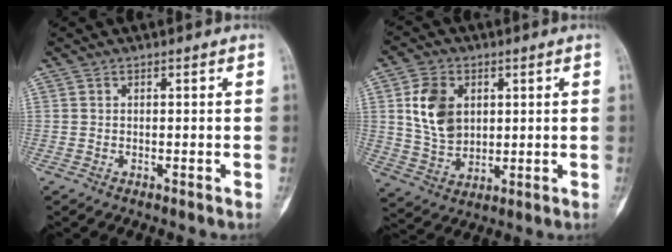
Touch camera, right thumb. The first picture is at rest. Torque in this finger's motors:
{"motor_torque": [-0.36, 0.76, 0.82, 0.20, -0.05]}